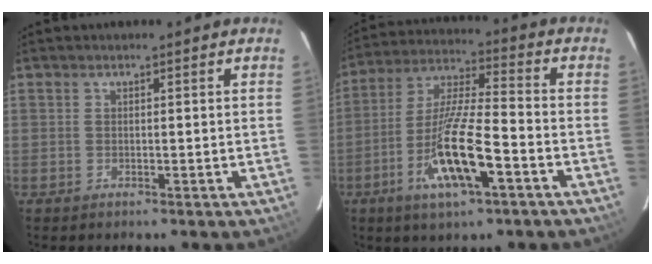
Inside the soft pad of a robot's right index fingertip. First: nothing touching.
{"total": 14.6, "force": [-6.3, 2.9, 12.9], "torque": [-0.264, -0.011, -0.119]}